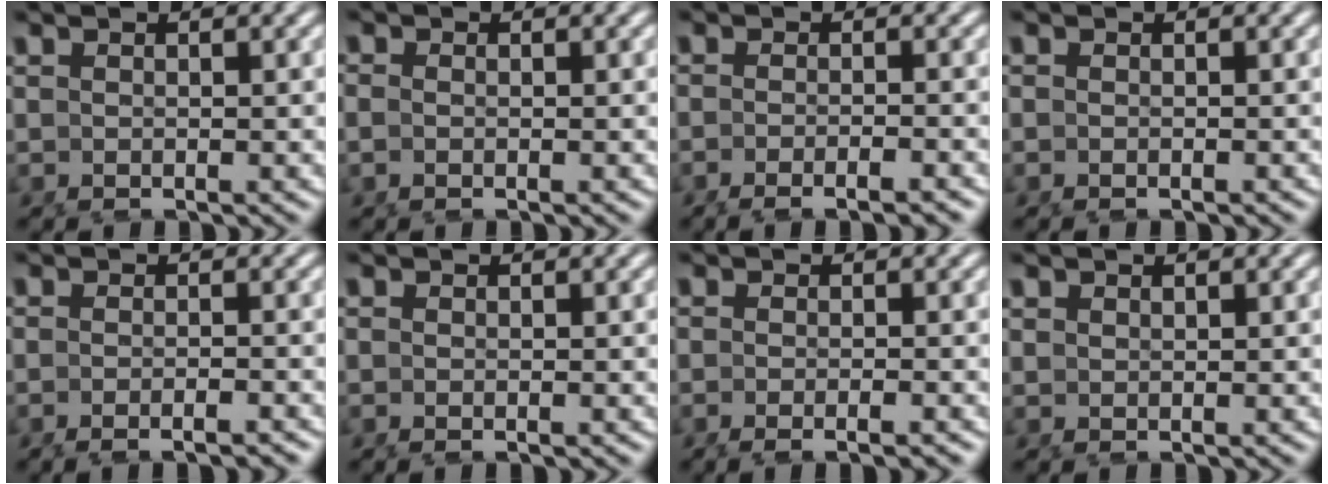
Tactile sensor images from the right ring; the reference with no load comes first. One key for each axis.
{"total": 1.0, "fx": -0.4, "fy": 0.7, "fz": 0.7, "tx": -0.017, "ty": -0.005, "tz": -0.006}
{"total": 2.7, "fx": -2.3, "fy": 0.2, "fz": 1.5, "tx": -0.023, "ty": -0.002, "tz": -0.038}
{"total": 0.7, "fx": -0.6, "fy": 0.2, "fz": 0.3, "tx": -0.007, "ty": -0.003, "tz": -0.010}
{"total": 2.0, "fx": -1.8, "fy": 0.2, "fz": 1.0, "tx": -0.016, "ty": 0.000, "tz": -0.031}
{"total": 0.6, "fx": -0.3, "fy": 0.4, "fz": 0.4, "tx": -0.008, "ty": -0.001, "tz": -0.006}
{"total": 2.1, "fx": -1.6, "fy": 0.3, "fz": 1.3, "tx": -0.021, "ty": -0.002, "tz": -0.026}
{"total": 0.6, "fx": 0.5, "fy": -0.4, "fz": 0.0, "tx": 0.005, "ty": -0.004, "tz": 0.017}